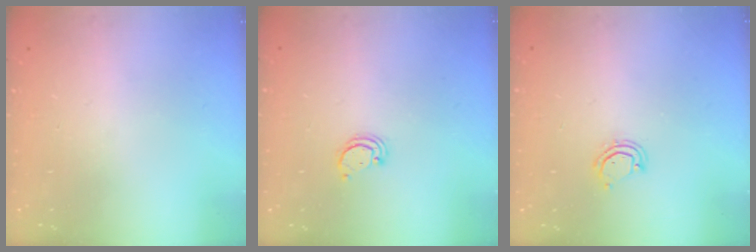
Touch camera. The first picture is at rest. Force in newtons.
{"total": 2.2, "press": 2.2, "slide": 0.2}
{"total": 3.4, "press": 3.4, "slide": 0.2}